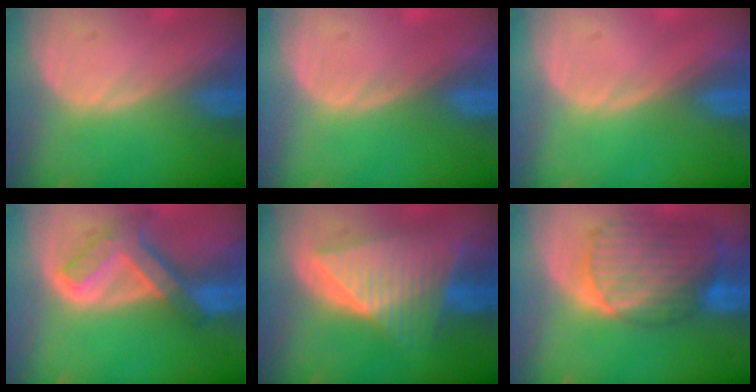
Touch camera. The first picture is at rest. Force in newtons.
{"total": 0.0}
{"total": 0.0}
{"total": 7.6, "press": 6.5, "slide": 4.0}
{"total": 9.6, "press": 9.6, "slide": 0.6}
{"total": 10.6, "press": 9.0, "slide": 5.6}